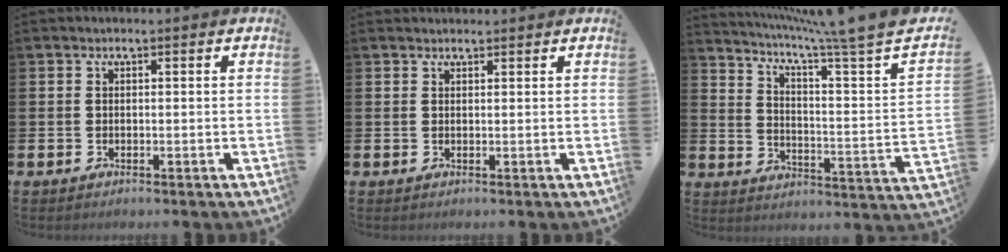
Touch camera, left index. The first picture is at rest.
{"total": 1.0, "force": [1.0, 0.2, 0.0], "torque": [0.012, -0.002, 0.016]}
{"total": 6.4, "force": [5.5, -0.6, 3.2], "torque": [-0.069, -0.063, 0.080]}